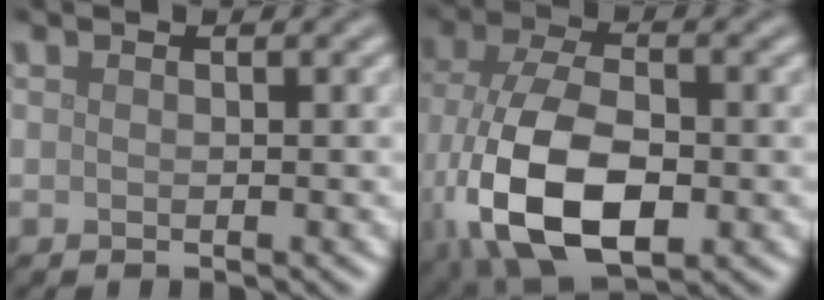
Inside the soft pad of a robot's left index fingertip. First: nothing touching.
{"total": 12.3, "force": [-3.5, 6.8, 9.6], "torque": [-0.216, -0.023, -0.064]}